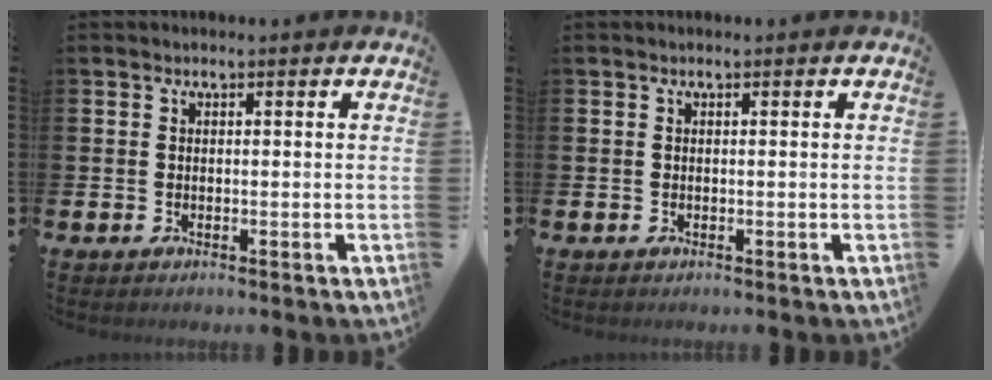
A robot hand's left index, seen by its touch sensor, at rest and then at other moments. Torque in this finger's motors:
{"motor_torque": [0.02, 0.10, -0.01, -0.01]}